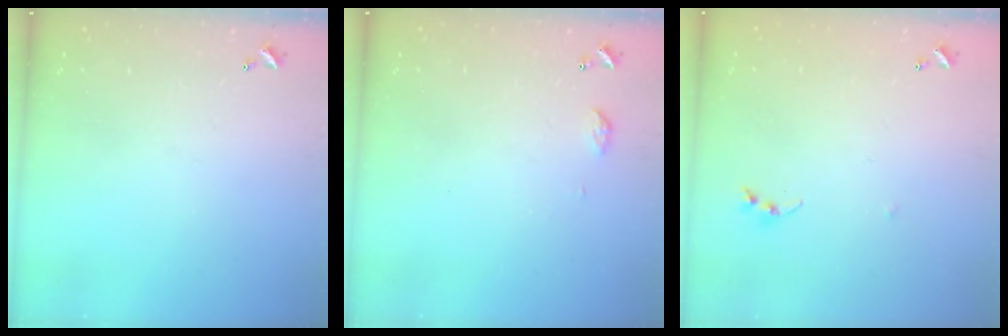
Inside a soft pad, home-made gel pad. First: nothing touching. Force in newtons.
{"total": 4.6, "press": 4.5, "slide": 0.6}
{"total": 5.0, "press": 5.0, "slide": 0.6}